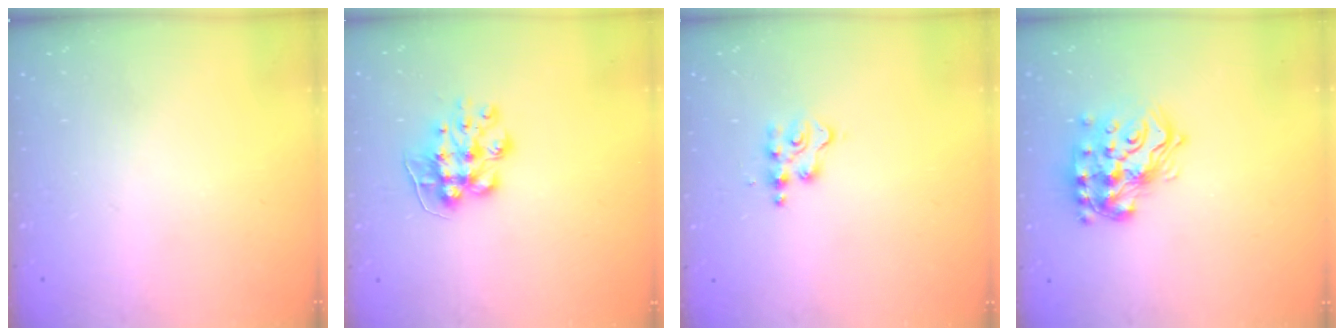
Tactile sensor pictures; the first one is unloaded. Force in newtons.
{"total": 9.9, "press": 9.9, "slide": 0.8}
{"total": 3.9, "press": 3.8, "slide": 0.6}
{"total": 17.0, "press": 17.0, "slide": 1.0}